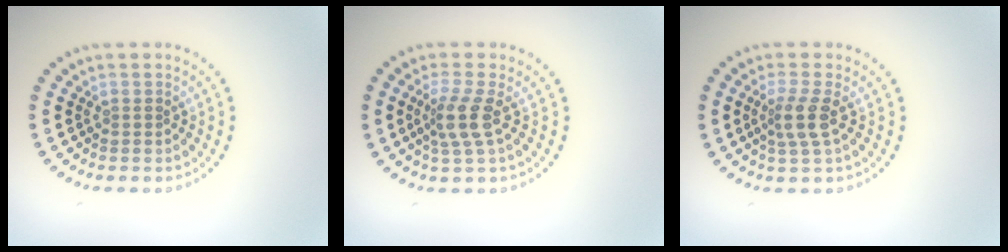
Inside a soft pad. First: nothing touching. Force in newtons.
{"total": 2.8, "press": 2.1, "slide": 1.8}
{"total": 2.5, "press": 2.0, "slide": 1.5}